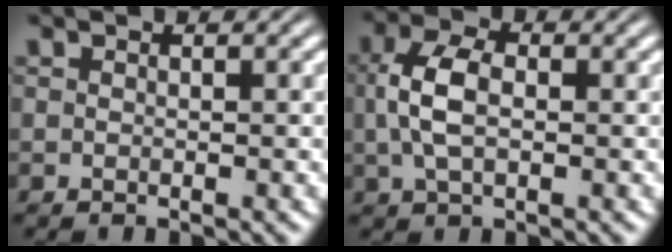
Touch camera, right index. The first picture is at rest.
{"total": 3.4, "force": [0.3, 1.2, 3.1], "torque": [-0.070, -0.002, 0.012]}